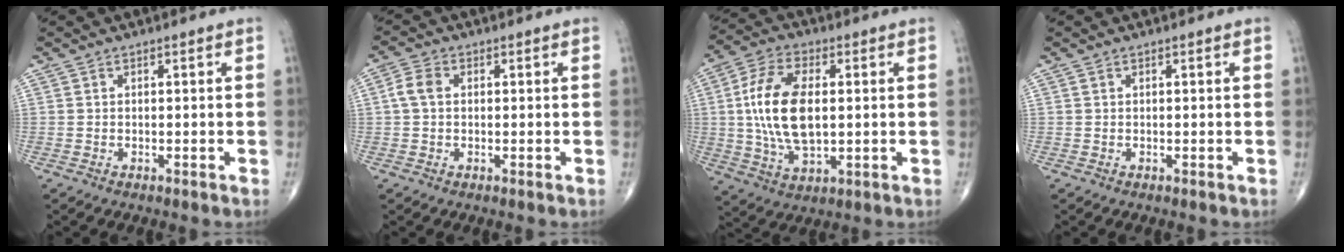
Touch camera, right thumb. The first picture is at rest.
{"total": 3.6, "force": [0.4, 2.6, 2.5], "torque": [-0.056, 0.011, 0.002]}
{"total": 14.9, "force": [1.1, 7.6, 12.7], "torque": [-0.251, 0.002, 0.022]}
{"total": 0.0}